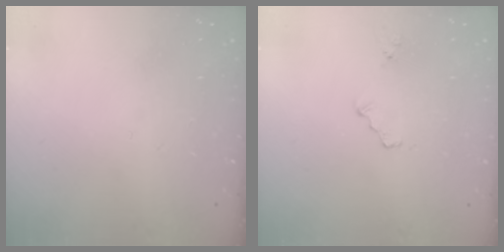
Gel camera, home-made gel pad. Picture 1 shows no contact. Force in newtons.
{"total": 2.9, "press": 2.9, "slide": 0.3}